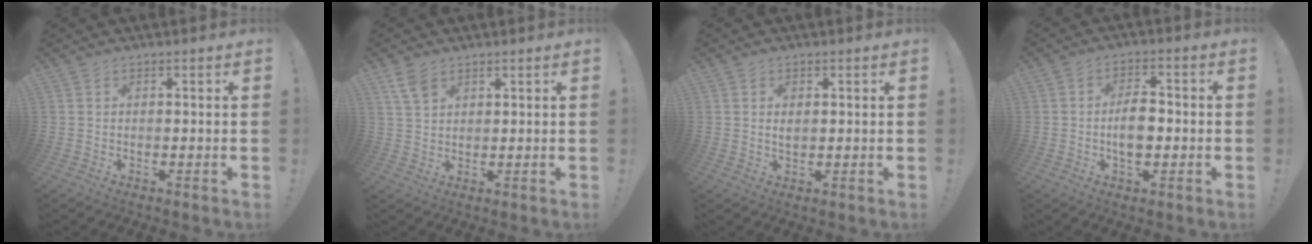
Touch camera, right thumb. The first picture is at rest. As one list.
[{"total": 5.1, "force": [3.1, 2.8, 2.9], "torque": [-0.046, -0.012, 0.060]}, {"total": 1.6, "force": [0.4, 0.9, 1.2], "torque": [-0.017, -0.002, 0.006]}, {"total": 7.3, "force": [-1.3, 4.1, 5.9], "torque": [-0.099, 0.005, -0.028]}]